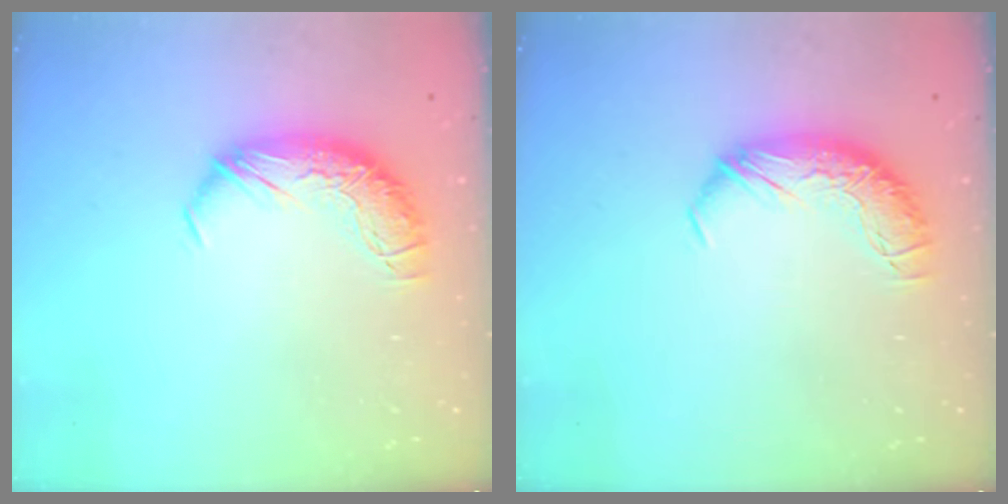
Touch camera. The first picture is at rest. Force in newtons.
{"total": 0.0}